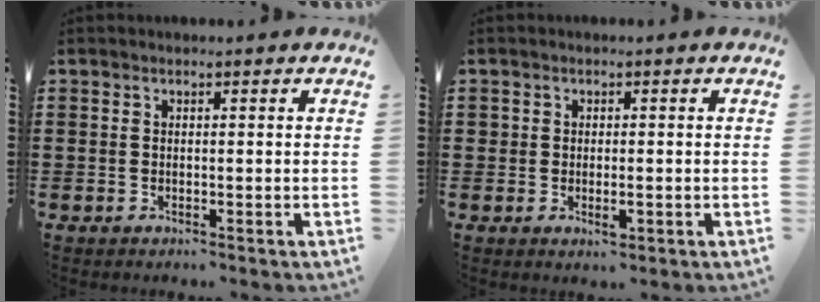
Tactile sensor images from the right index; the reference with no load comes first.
{"total": 1.5, "force": [-0.3, 1.1, 1.0], "torque": [-0.020, 0.004, -0.006]}